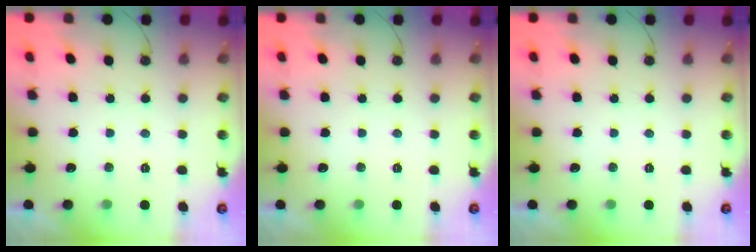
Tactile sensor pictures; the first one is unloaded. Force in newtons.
{"total": 0.0}
{"total": 0.8, "press": 0.5, "slide": 0.6}